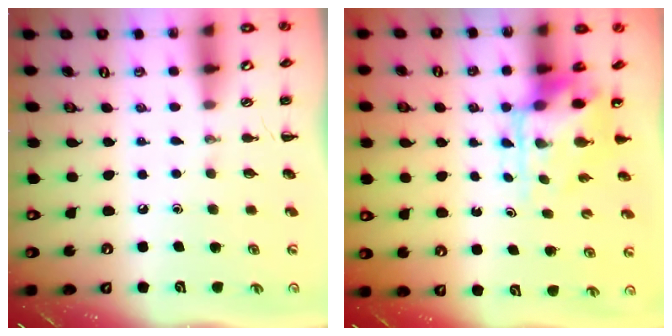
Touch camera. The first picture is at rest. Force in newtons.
{"total": 5.6, "press": 5.4, "slide": 1.4}